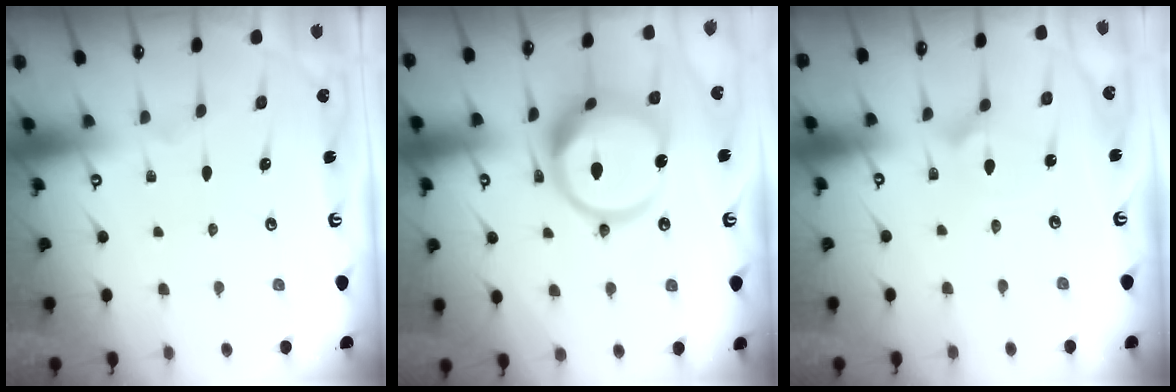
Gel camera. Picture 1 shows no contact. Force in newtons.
{"total": 15.9, "press": 15.9, "slide": 1.4}
{"total": 2.4, "press": 2.4, "slide": 0.2}